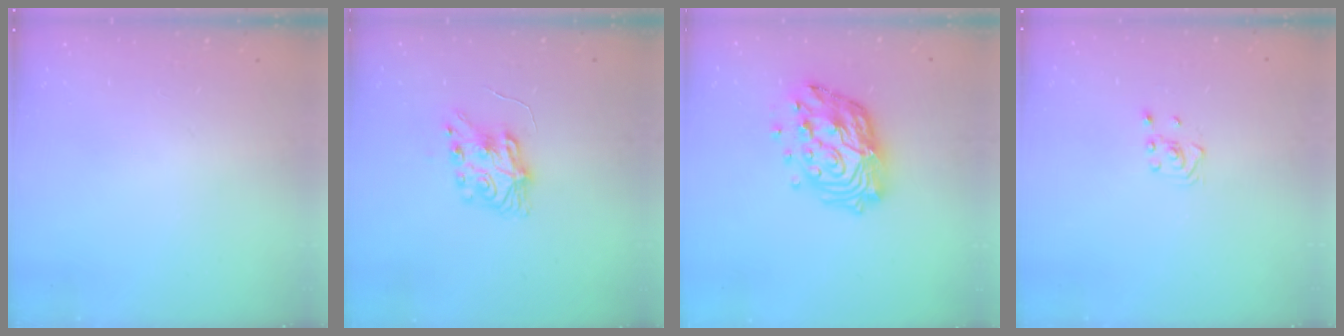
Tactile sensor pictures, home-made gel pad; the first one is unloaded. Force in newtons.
{"total": 8.3, "press": 8.3, "slide": 0.4}
{"total": 16.7, "press": 16.6, "slide": 1.7}
{"total": 2.8, "press": 2.6, "slide": 1.1}